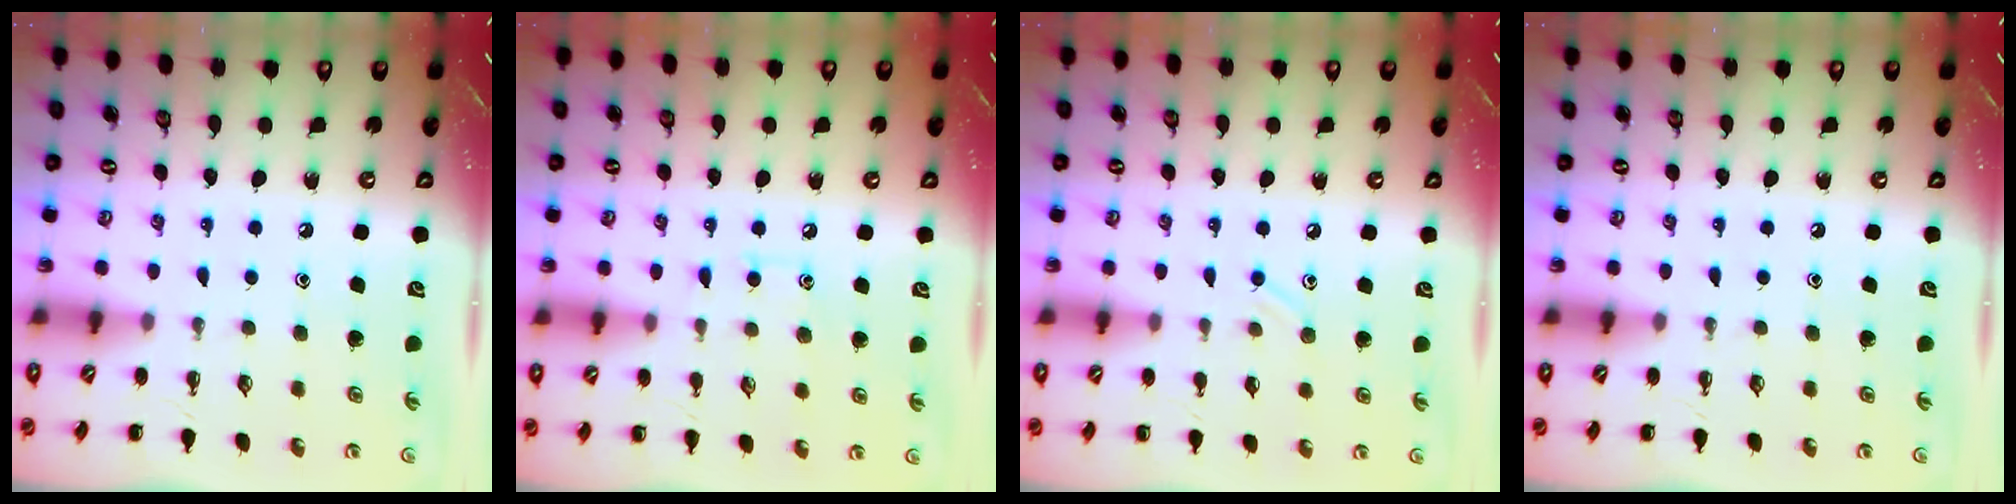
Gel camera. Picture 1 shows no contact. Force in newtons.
{"total": 7.8, "press": 7.4, "slide": 2.2}
{"total": 6.5, "press": 6.1, "slide": 2.1}
{"total": 0.0}